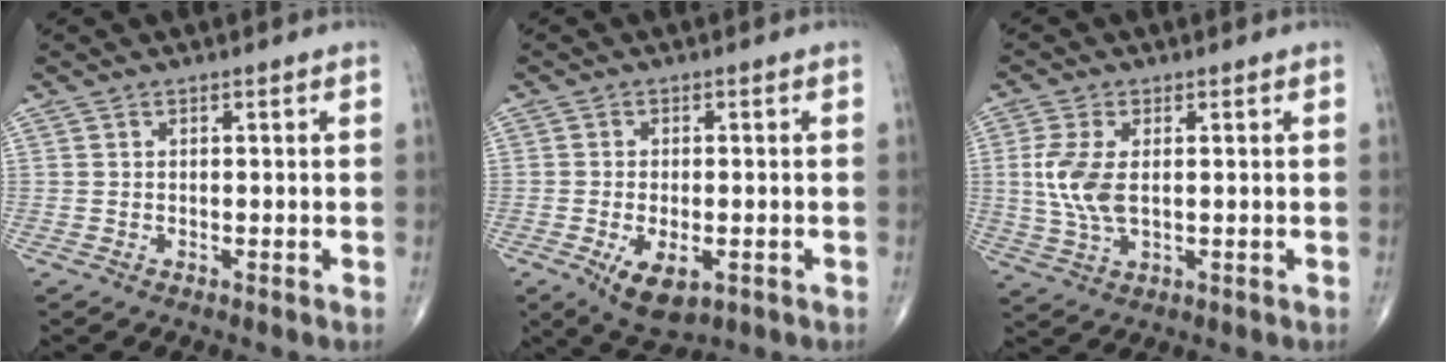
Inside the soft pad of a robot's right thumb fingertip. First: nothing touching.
{"total": 7.4, "force": [-2.5, 3.5, 6.0], "torque": [-0.100, -0.006, -0.032]}
{"total": 7.7, "force": [0.7, 3.9, 6.6], "torque": [-0.160, -0.003, 0.017]}